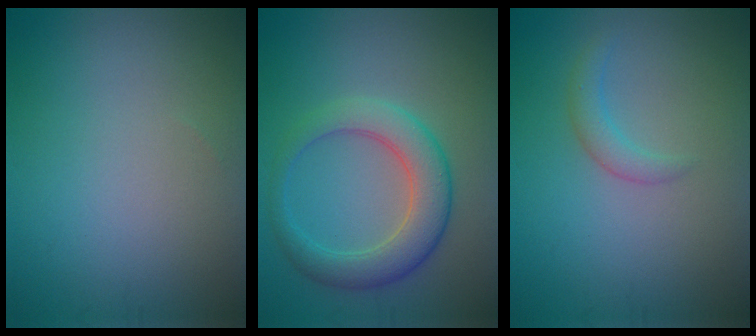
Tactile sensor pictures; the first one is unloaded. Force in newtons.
{"total": 4.2, "press": 4.2, "slide": 0.5}
{"total": 1.6, "press": 1.6, "slide": 0.0}